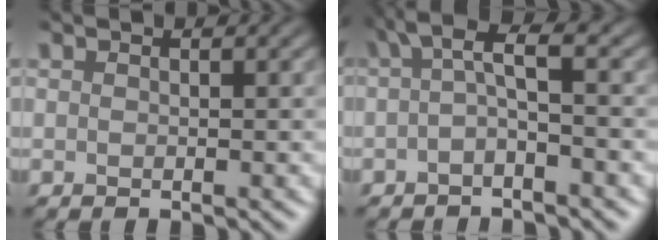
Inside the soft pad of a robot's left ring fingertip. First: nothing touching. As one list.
[{"total": 2.9, "force": [0.1, 0.5, 2.9], "torque": [-0.053, 0.012, -0.003]}]